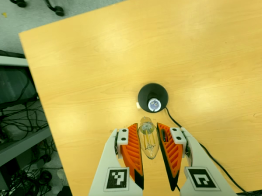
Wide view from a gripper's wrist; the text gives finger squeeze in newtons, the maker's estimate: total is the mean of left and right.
{"total": 10.4, "left": 9.8, "right": 10.9}